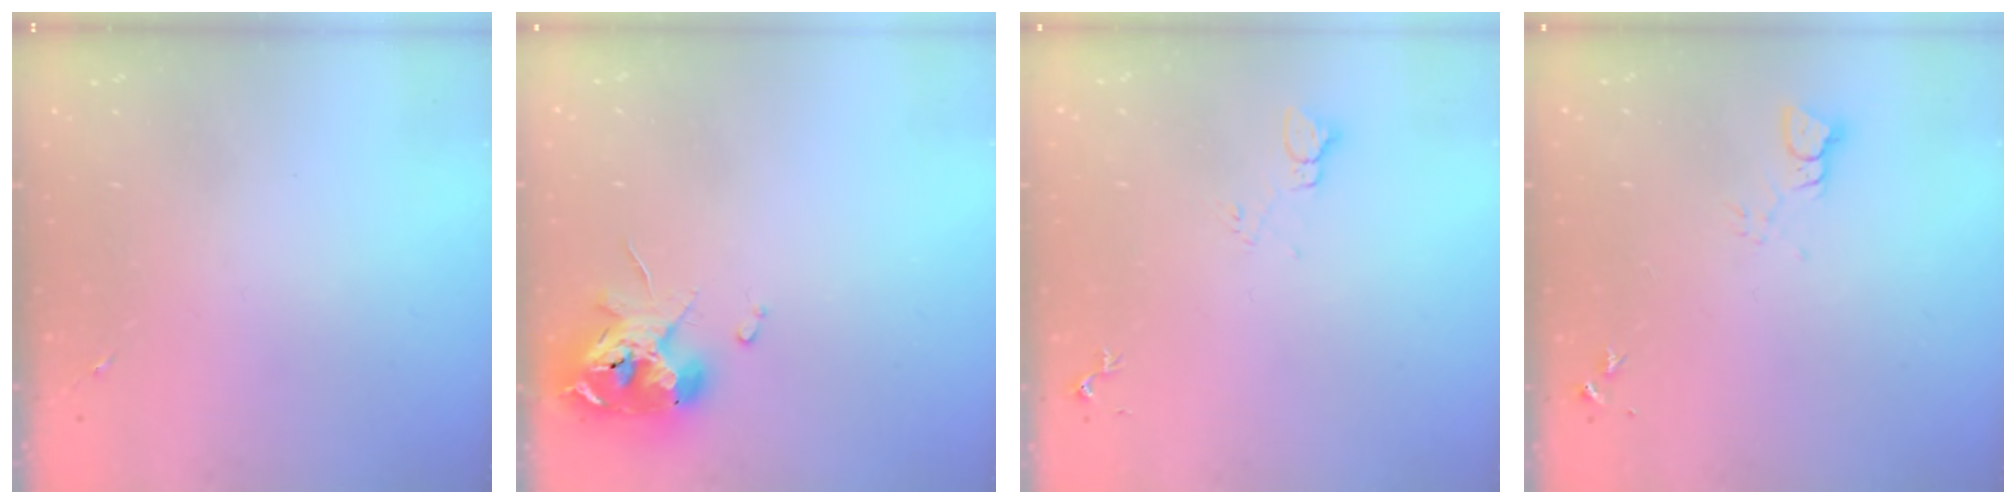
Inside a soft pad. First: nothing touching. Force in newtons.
{"total": 14.0, "press": 13.9, "slide": 1.7}
{"total": 4.6, "press": 4.6, "slide": 0.6}
{"total": 3.2, "press": 3.2, "slide": 0.1}